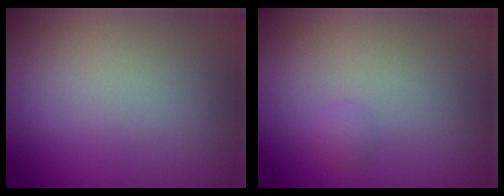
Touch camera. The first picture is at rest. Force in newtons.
{"total": 0.8, "press": 0.8, "slide": 0.1}